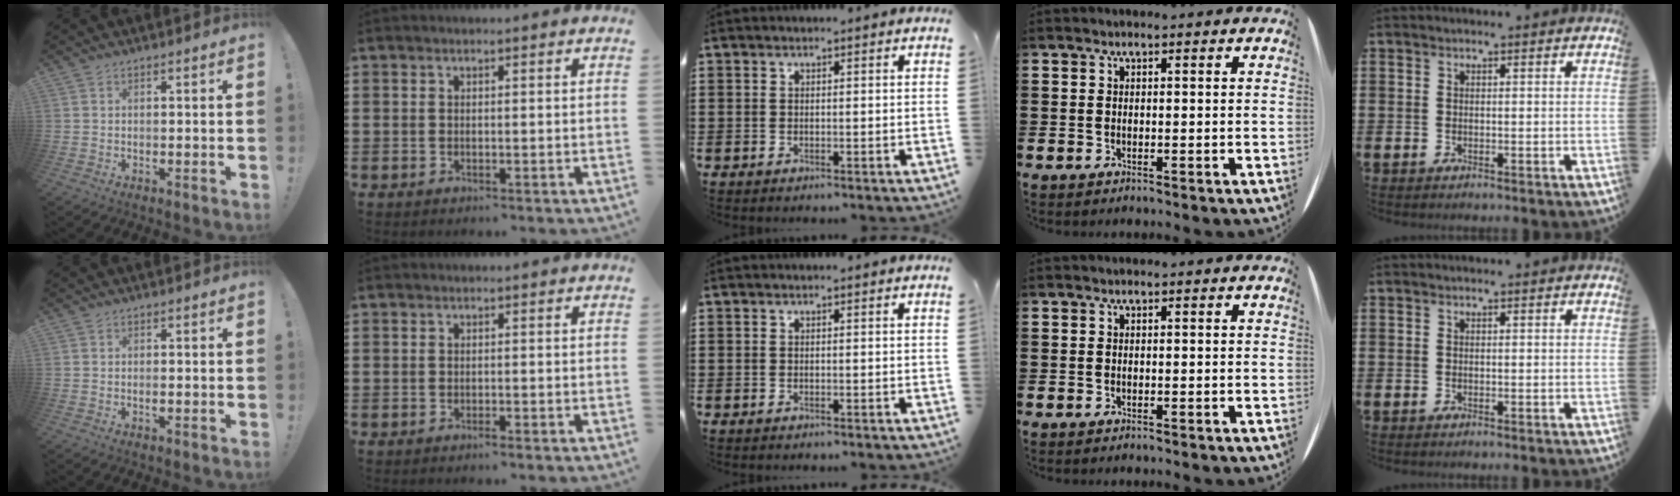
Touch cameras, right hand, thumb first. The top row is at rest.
{"thumb": {"total": 0.9, "force": [-0.4, 0.3, 0.8], "torque": [-0.014, -0.001, -0.006]}, "index": {"total": 0.5, "force": [-0.5, 0.0, 0.2], "torque": [-0.005, -0.001, -0.010]}}